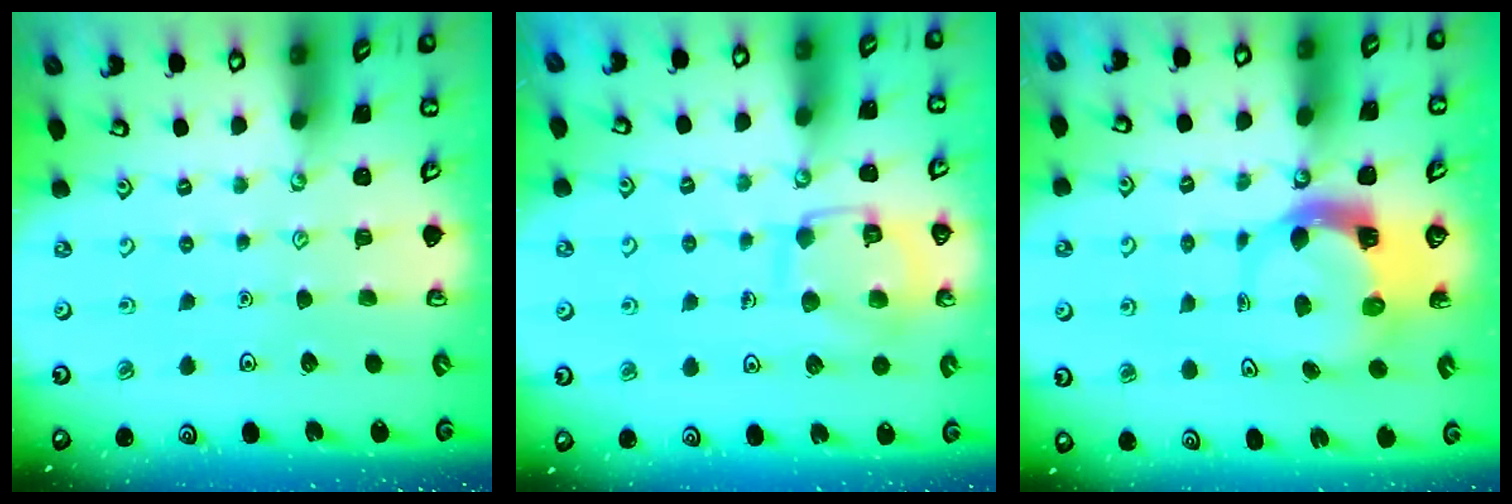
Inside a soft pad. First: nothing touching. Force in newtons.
{"total": 10.7, "press": 10.7, "slide": 0.5}
{"total": 6.1, "press": 6.0, "slide": 0.9}